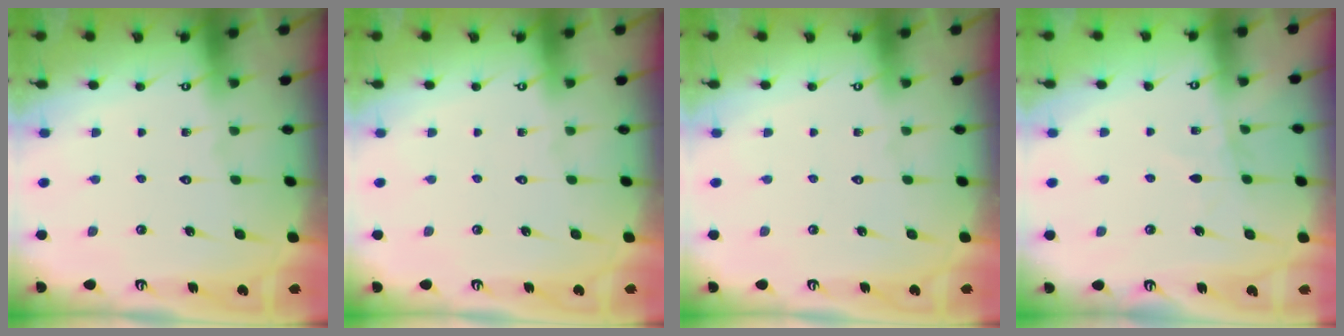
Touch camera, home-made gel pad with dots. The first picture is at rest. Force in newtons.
{"total": 0.0}
{"total": 0.0}
{"total": 2.3, "press": 2.3, "slide": 0.3}